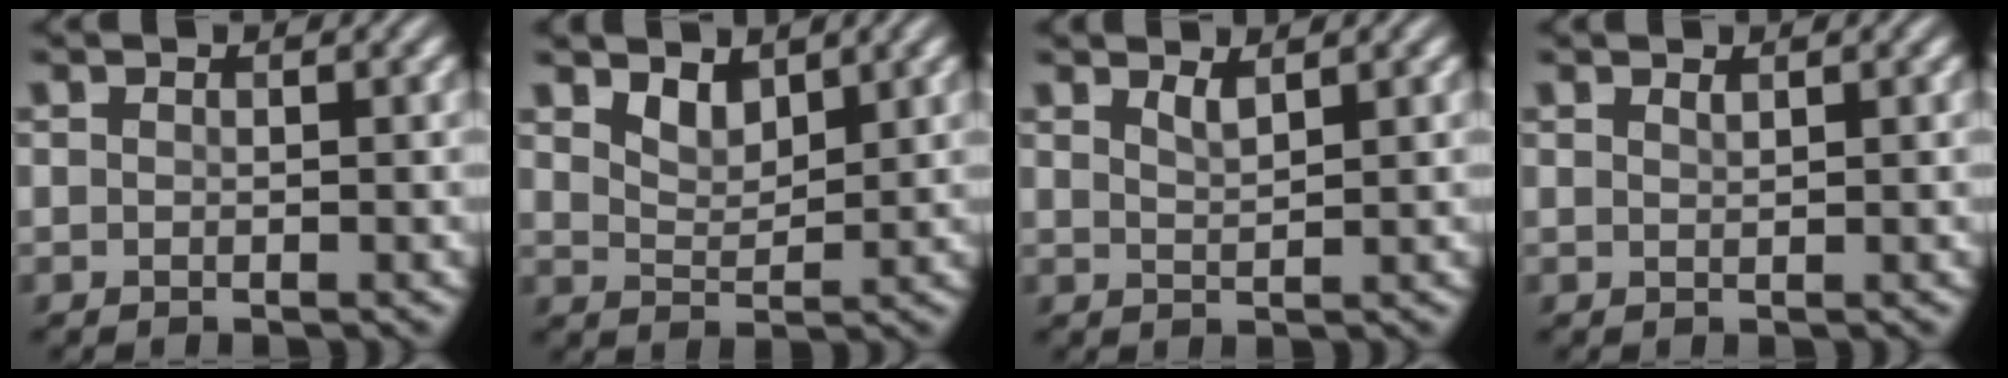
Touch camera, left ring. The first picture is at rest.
{"total": 2.2, "force": [1.8, 0.9, 1.0], "torque": [-0.023, -0.006, 0.035]}
{"total": 1.4, "force": [1.1, 0.4, 0.9], "torque": [-0.013, -0.001, 0.019]}
{"total": 0.6, "force": [0.5, 0.1, 0.3], "torque": [-0.003, -0.001, 0.011]}